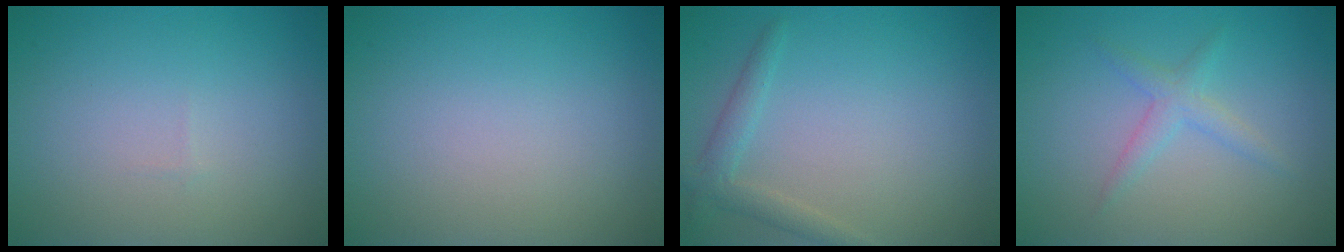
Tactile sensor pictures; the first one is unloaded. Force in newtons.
{"total": 0.0}
{"total": 2.0, "press": 2.0, "slide": 0.1}
{"total": 1.8, "press": 1.8, "slide": 0.1}